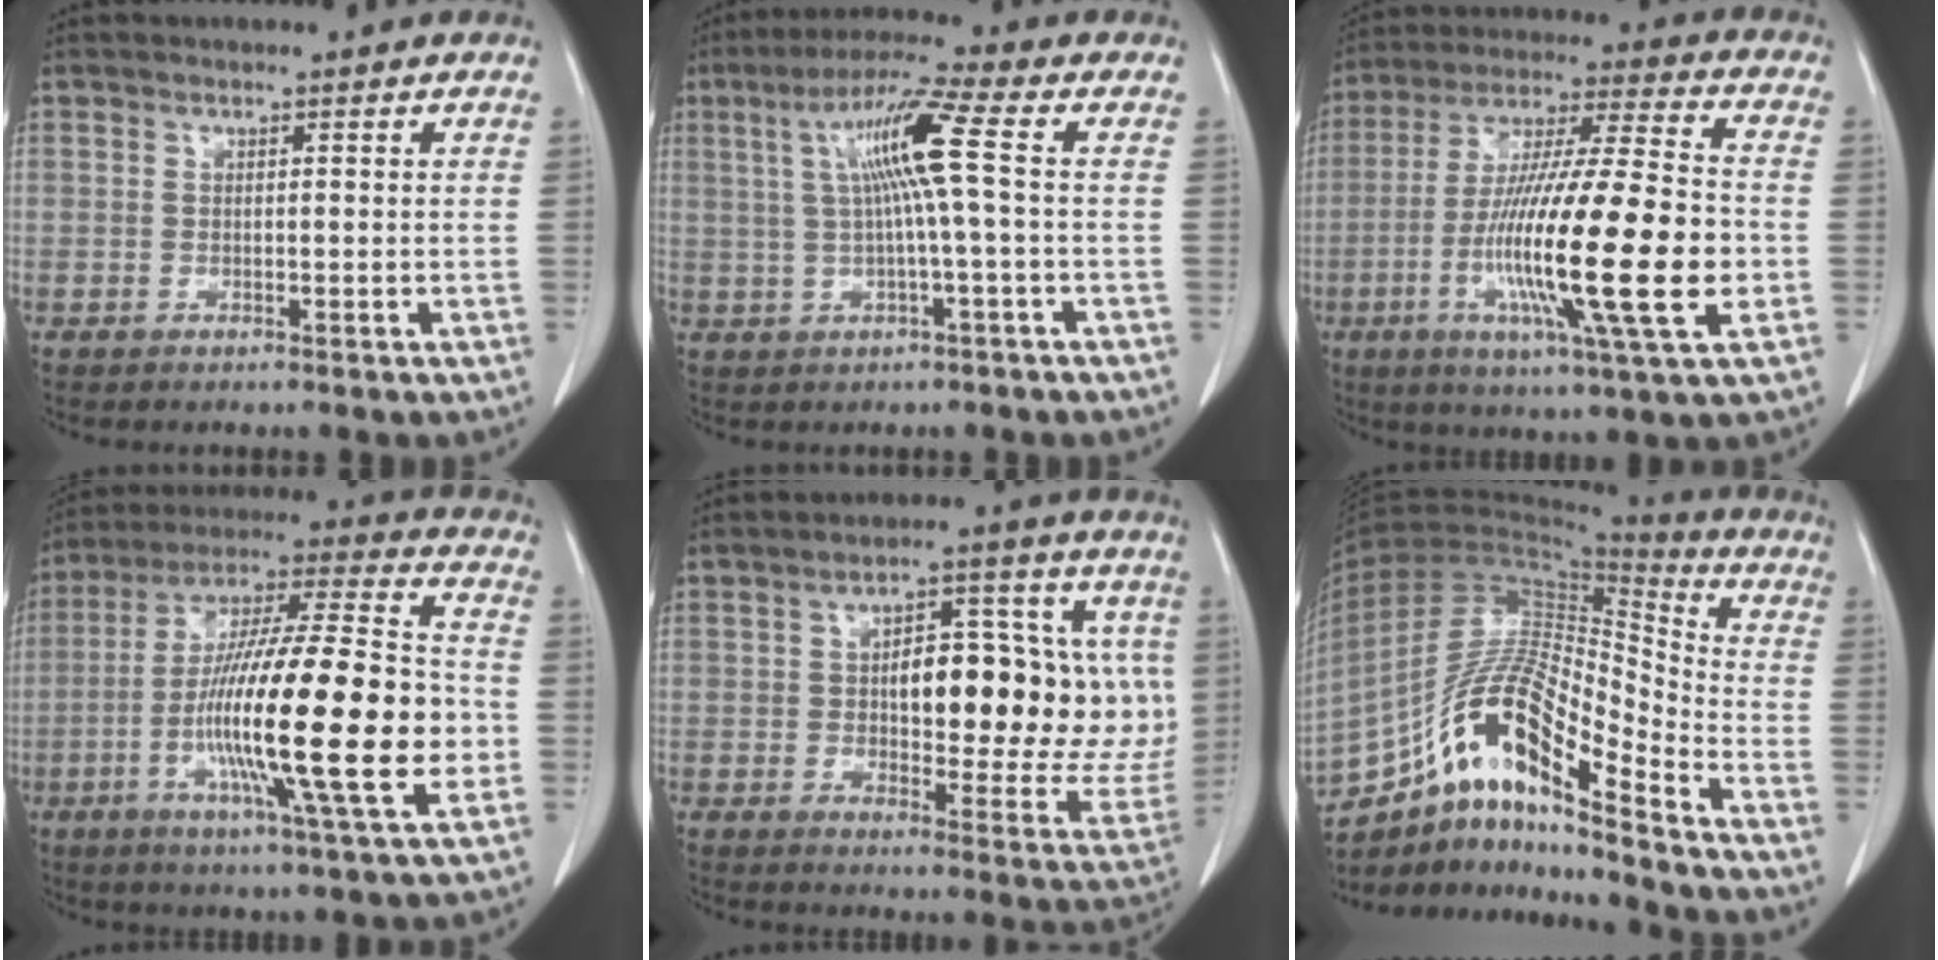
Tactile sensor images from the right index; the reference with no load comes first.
{"total": 9.0, "force": [1.4, -0.9, 8.8], "torque": [-0.167, 0.017, 0.028]}
{"total": 22.4, "force": [-5.1, 1.3, 21.8], "torque": [-0.393, -0.022, -0.088]}
{"total": 24.8, "force": [-5.2, 1.8, 24.2], "torque": [-0.410, -0.015, -0.094]}
{"total": 18.4, "force": [2.0, 7.9, 16.5], "torque": [-0.219, 0.017, 0.035]}
{"total": 16.5, "force": [-10.6, 2.9, 12.2], "torque": [-0.231, 0.024, -0.185]}